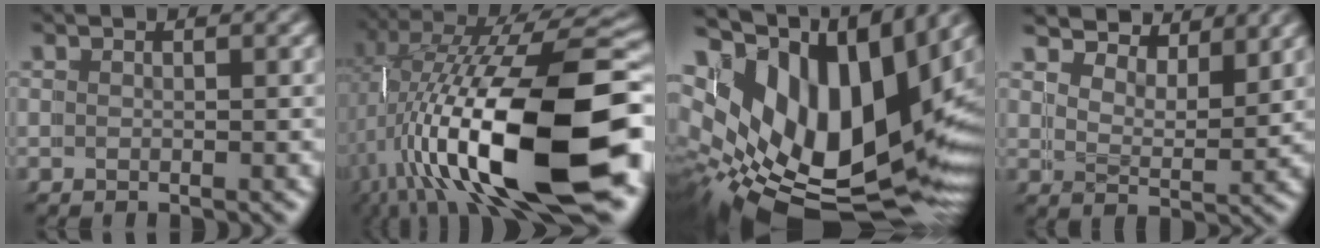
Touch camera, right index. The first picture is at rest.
{"total": 18.0, "force": [-1.2, 7.2, 16.5], "torque": [-0.278, -0.017, 0.004]}
{"total": 18.7, "force": [-1.1, 12.1, 14.3], "torque": [-0.269, -0.056, 0.008]}
{"total": 4.9, "force": [4.7, 1.1, 0.7], "torque": [-0.021, -0.009, 0.077]}